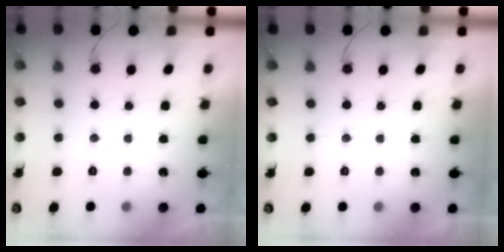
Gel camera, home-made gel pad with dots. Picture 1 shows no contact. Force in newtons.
{"total": 1.7, "press": 1.7, "slide": 0.1}